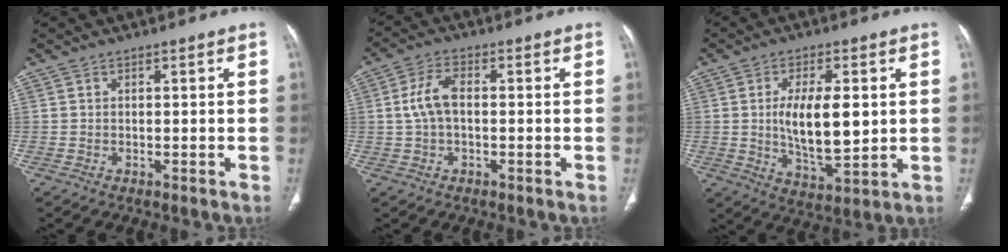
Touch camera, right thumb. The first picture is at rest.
{"total": 5.8, "force": [0.1, 3.2, 4.9], "torque": [-0.106, 0.017, -0.002]}
{"total": 12.2, "force": [1.2, 5.2, 11.0], "torque": [-0.173, -0.021, 0.025]}